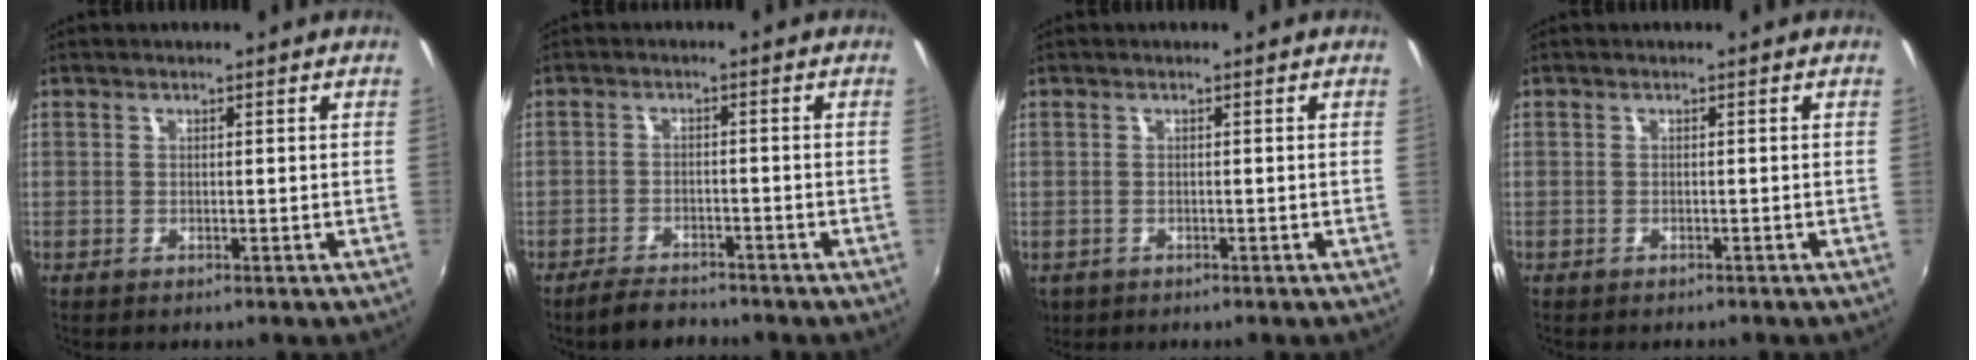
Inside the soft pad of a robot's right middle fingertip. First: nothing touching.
{"total": 5.0, "force": [-4.5, 1.5, 1.6], "torque": [-0.052, 0.000, -0.074]}
{"total": 2.9, "force": [-1.2, 2.3, 1.3], "torque": [-0.029, -0.009, -0.016]}
{"total": 1.1, "force": [-1.0, 0.5, 0.2], "torque": [-0.009, -0.004, -0.014]}